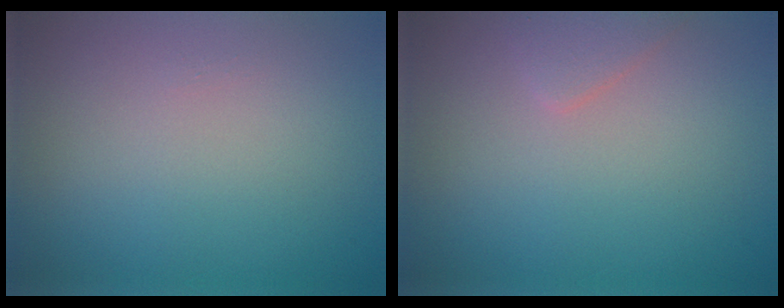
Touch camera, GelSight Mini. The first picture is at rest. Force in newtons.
{"total": 1.3, "press": 1.3, "slide": 0.1}